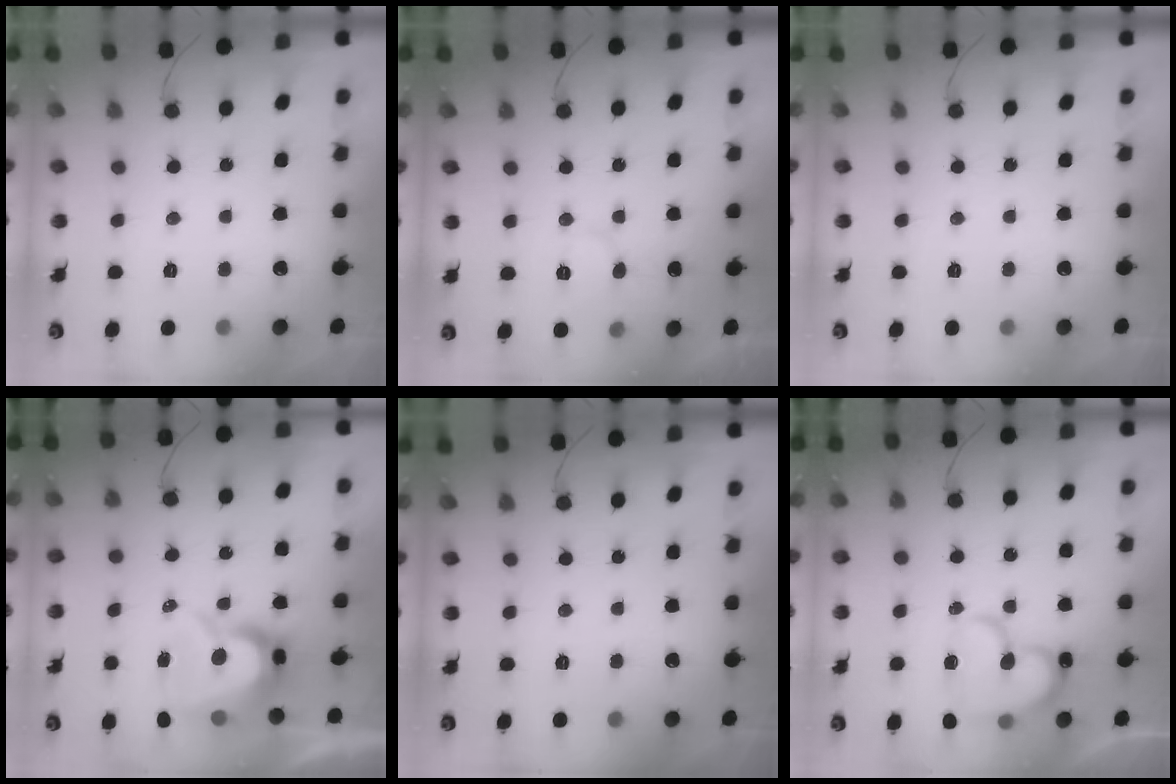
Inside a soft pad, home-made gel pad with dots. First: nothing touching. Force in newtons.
{"total": 7.0, "press": 7.0, "slide": 0.3}
{"total": 0.0}
{"total": 9.3, "press": 9.2, "slide": 0.7}
{"total": 0.0}
{"total": 15.6, "press": 15.5, "slide": 1.4}